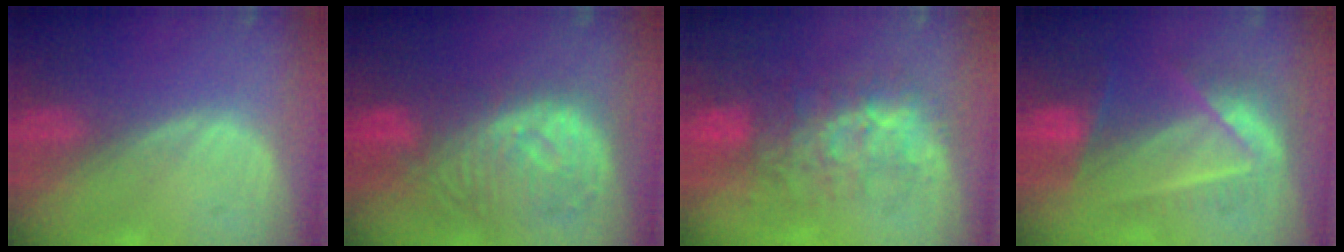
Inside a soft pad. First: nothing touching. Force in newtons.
{"total": 11.0, "press": 9.7, "slide": 5.3}
{"total": 8.7, "press": 8.1, "slide": 3.1}
{"total": 6.8, "press": 6.7, "slide": 1.2}